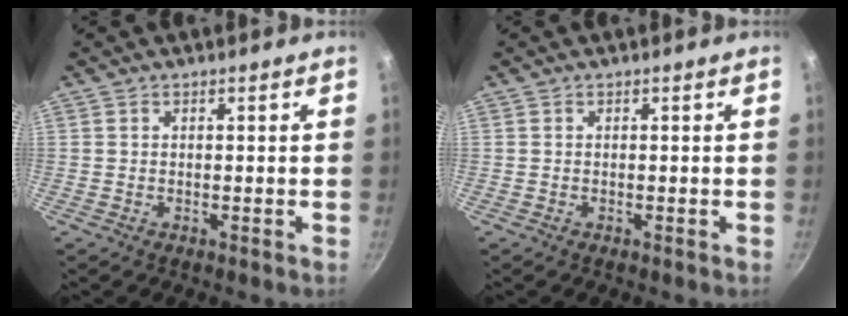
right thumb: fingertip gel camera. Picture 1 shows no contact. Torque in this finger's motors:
{"motor_torque": [0.00, -0.08, -0.12, 0.47, -0.01]}